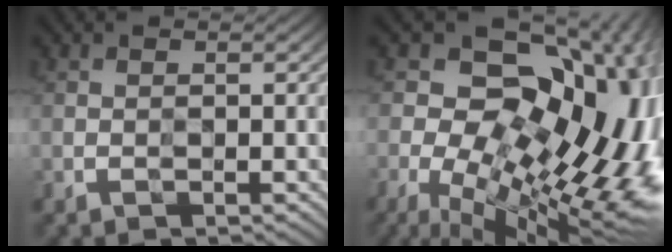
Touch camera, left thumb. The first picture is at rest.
{"total": 19.6, "force": [-1.8, 12.0, 15.4], "torque": [-0.223, 0.008, -0.021]}